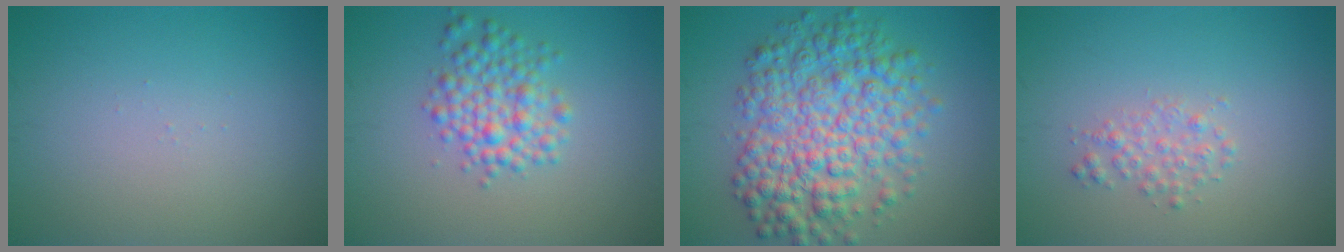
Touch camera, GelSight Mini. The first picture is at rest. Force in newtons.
{"total": 3.7, "press": 3.7, "slide": 0.1}
{"total": 8.6, "press": 8.6, "slide": 0.1}
{"total": 1.6, "press": 1.6, "slide": 0.1}